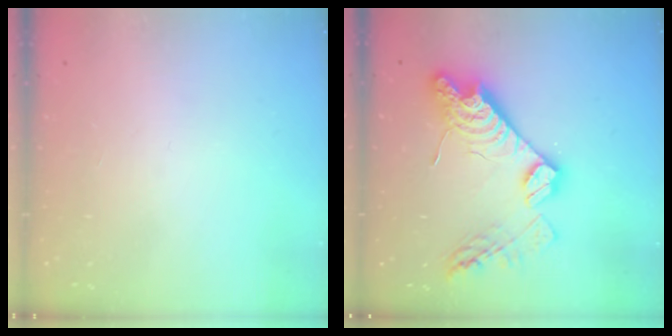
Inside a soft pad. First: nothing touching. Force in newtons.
{"total": 17.6, "press": 17.6, "slide": 1.3}